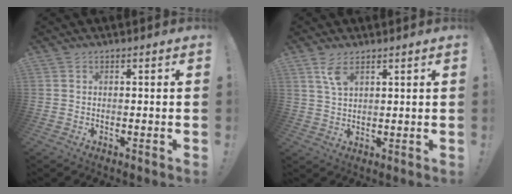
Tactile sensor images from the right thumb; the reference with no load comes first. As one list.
[{"total": 5.3, "force": [3.0, 2.1, 3.7], "torque": [-0.062, -0.013, 0.054]}]